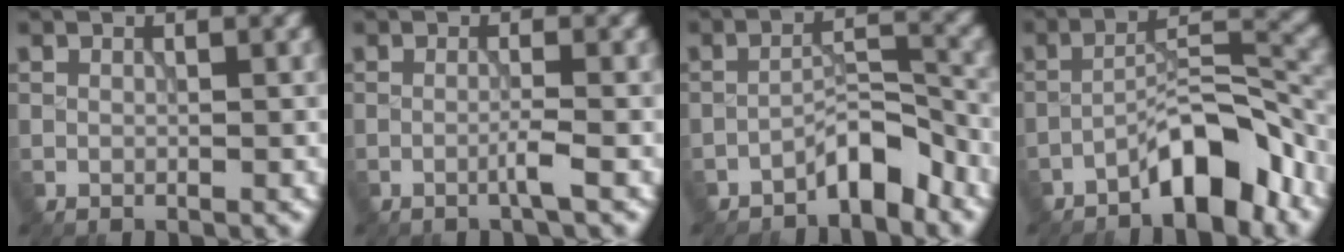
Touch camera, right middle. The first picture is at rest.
{"total": 1.4, "force": [-0.6, 0.0, 1.3], "torque": [-0.021, 0.005, -0.020]}
{"total": 3.5, "force": [-2.8, 0.9, 1.9], "torque": [-0.025, 0.022, -0.051]}
{"total": 6.3, "force": [-4.4, 1.6, 4.2], "torque": [-0.061, 0.021, -0.078]}